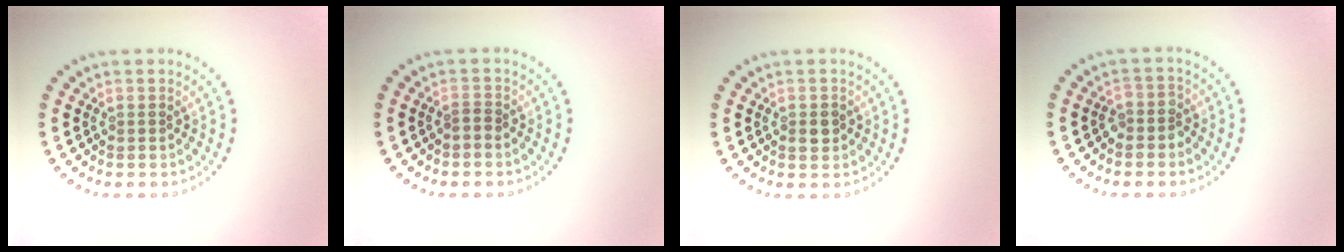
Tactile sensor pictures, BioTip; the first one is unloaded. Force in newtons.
{"total": 0.6, "press": 0.4, "slide": 0.5}
{"total": 1.4, "press": 1.4, "slide": 0.2}
{"total": 1.7, "press": 1.5, "slide": 0.9}